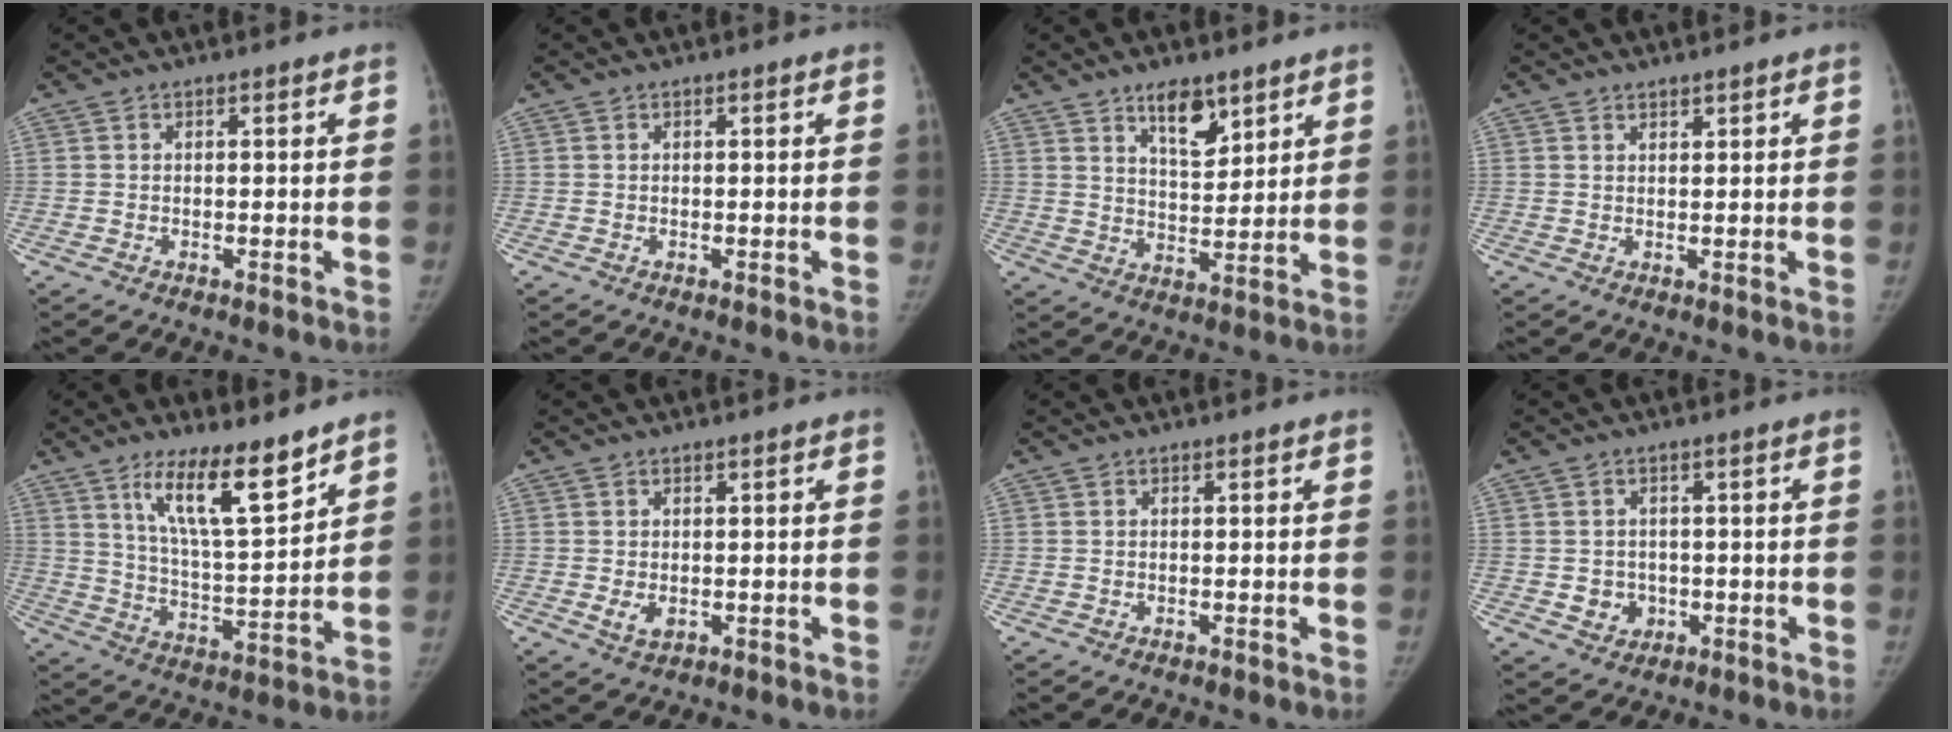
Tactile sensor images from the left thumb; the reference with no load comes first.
{"total": 0.0}
{"total": 8.1, "force": [5.3, 3.6, 5.0], "torque": [-0.055, -0.040, 0.091]}
{"total": 1.1, "force": [1.0, 0.3, 0.2], "torque": [0.003, -0.008, 0.017]}
{"total": 13.5, "force": [9.3, 3.0, 9.4], "torque": [-0.143, -0.068, 0.171]}
{"total": 2.3, "force": [-0.1, 1.6, 1.7], "torque": [-0.027, -0.006, 0.005]}
{"total": 0.0}
{"total": 3.8, "force": [-0.6, 3.5, 1.3], "torque": [0.000, 0.004, 0.001]}